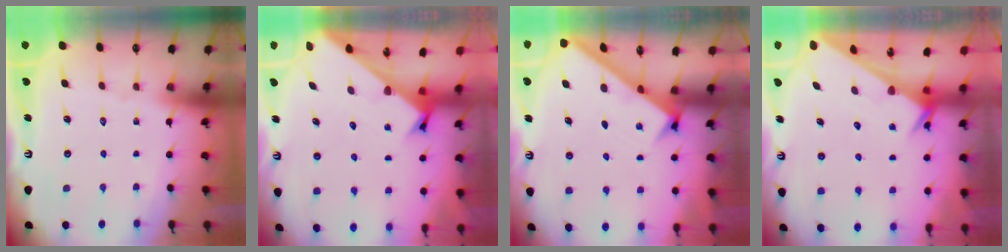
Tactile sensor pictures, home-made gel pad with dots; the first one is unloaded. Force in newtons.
{"total": 2.5, "press": 2.5, "slide": 0.3}
{"total": 2.9, "press": 2.9, "slide": 0.4}
{"total": 3.4, "press": 3.4, "slide": 0.4}